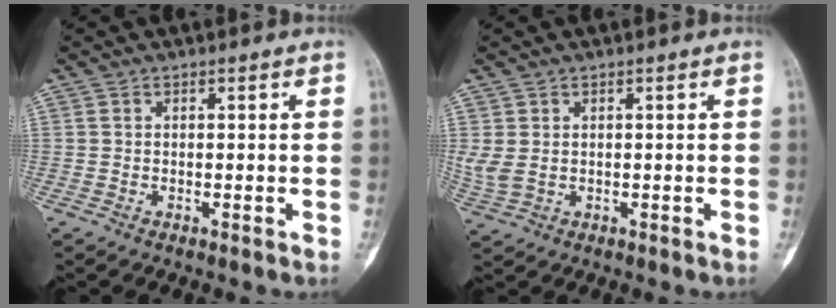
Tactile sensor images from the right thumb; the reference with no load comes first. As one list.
[{"total": 3.3, "force": [0.5, 2.2, 2.3], "torque": [-0.067, 0.000, 0.018]}]